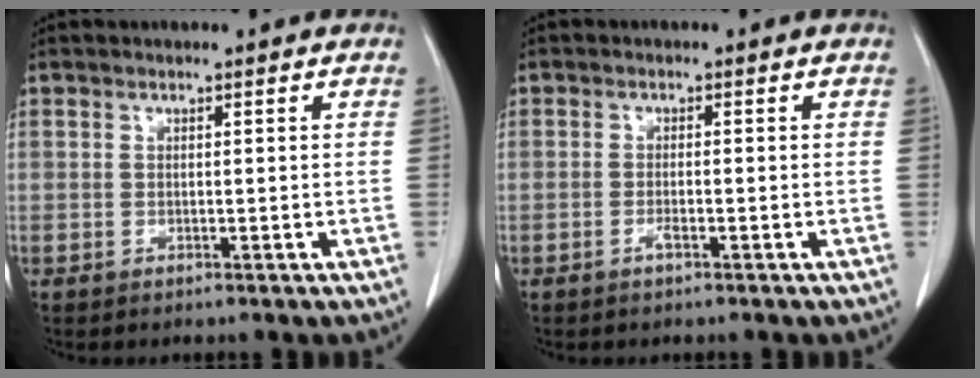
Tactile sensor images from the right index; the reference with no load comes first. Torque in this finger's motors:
{"motor_torque": [0.09, -0.05, 0.06, 0.01]}